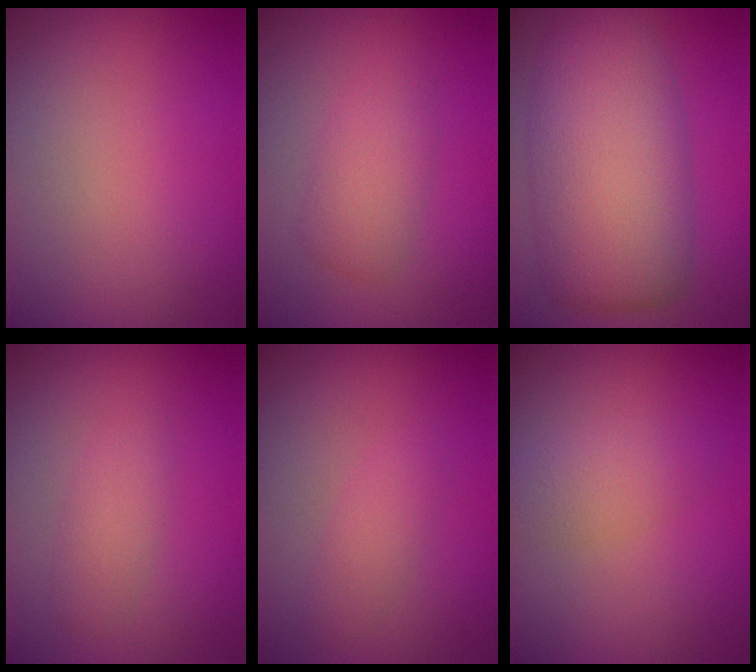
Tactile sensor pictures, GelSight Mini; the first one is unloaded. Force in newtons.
{"total": 3.0, "press": 3.0, "slide": 0.1}
{"total": 9.7, "press": 9.7, "slide": 0.5}
{"total": 1.9, "press": 1.9, "slide": 0.0}
{"total": 1.6, "press": 1.6, "slide": 0.1}
{"total": 2.2, "press": 2.2, "slide": 0.1}